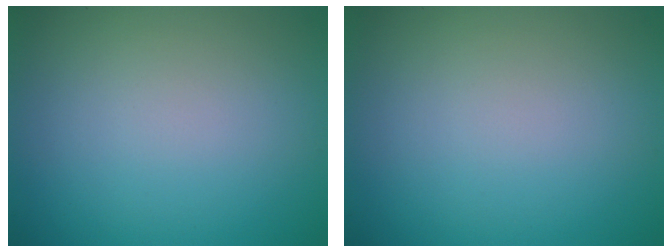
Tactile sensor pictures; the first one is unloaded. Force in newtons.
{"total": 0.0}